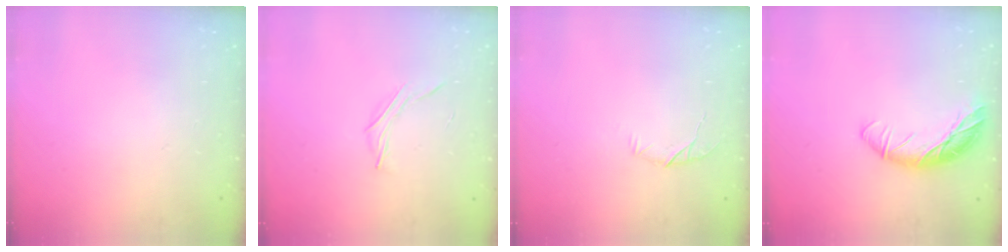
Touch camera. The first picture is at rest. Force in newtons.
{"total": 3.6, "press": 3.5, "slide": 1.0}
{"total": 5.9, "press": 5.6, "slide": 1.9}
{"total": 11.6, "press": 11.4, "slide": 2.2}